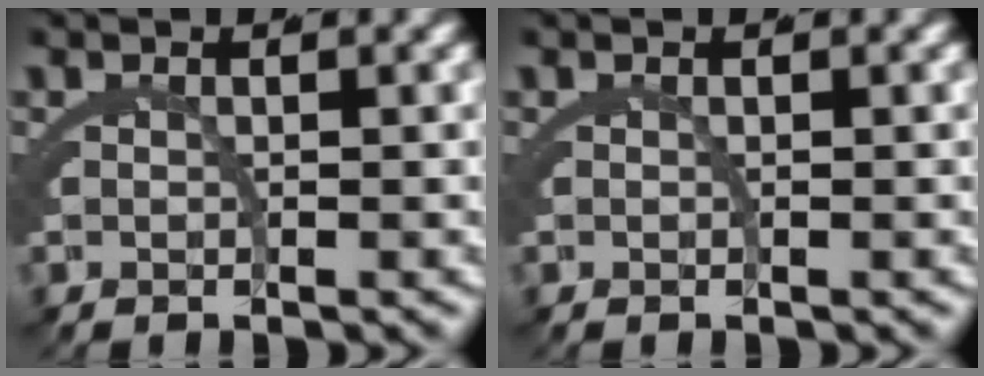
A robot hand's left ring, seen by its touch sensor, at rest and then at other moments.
{"total": 0.0}